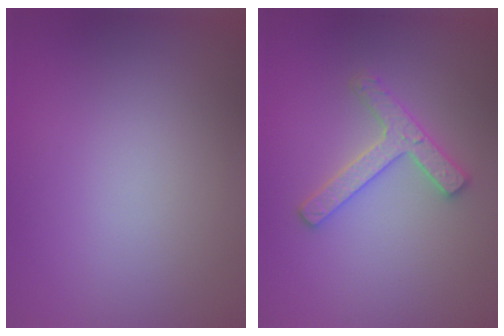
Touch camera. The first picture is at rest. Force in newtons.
{"total": 2.7, "press": 2.6, "slide": 0.5}